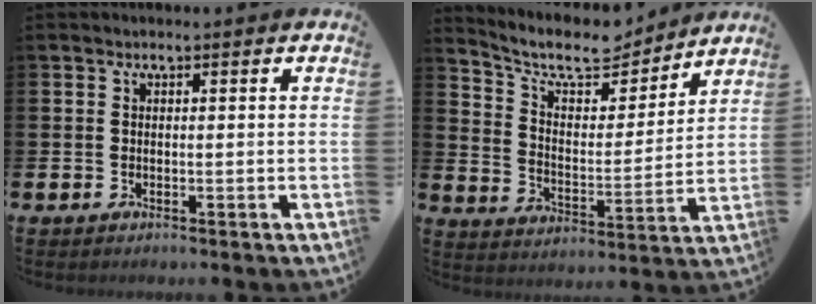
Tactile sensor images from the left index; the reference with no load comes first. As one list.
[{"total": 9.9, "force": [8.8, 3.0, 3.3], "torque": [-0.093, -0.061, 0.152]}]